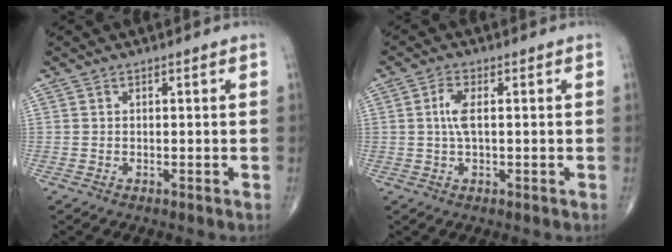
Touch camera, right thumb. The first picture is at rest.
{"total": 3.9, "force": [0.4, 1.6, 3.5], "torque": [-0.084, 0.002, 0.004]}